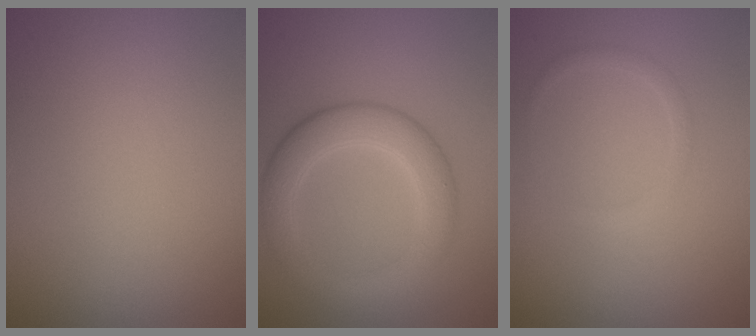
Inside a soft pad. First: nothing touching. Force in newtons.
{"total": 4.8, "press": 4.8, "slide": 0.1}
{"total": 0.9, "press": 0.9, "slide": 0.1}